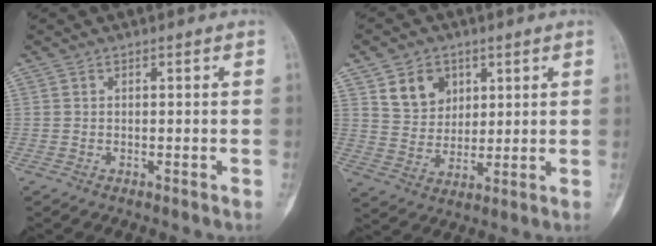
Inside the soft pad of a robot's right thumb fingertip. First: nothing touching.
{"total": 8.6, "force": [4.0, 6.7, 3.5], "torque": [-0.032, -0.023, 0.077]}